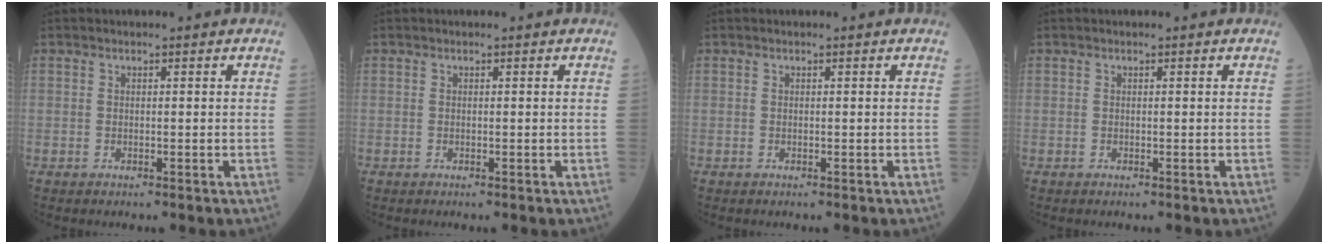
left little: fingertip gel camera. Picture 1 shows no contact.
{"total": 0.0}
{"total": 0.0}
{"total": 0.0}